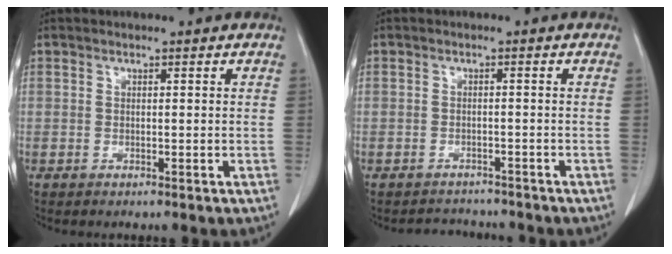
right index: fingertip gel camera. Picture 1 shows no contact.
{"total": 2.7, "force": [-2.5, 0.9, -0.3], "torque": [0.004, 0.001, -0.036]}